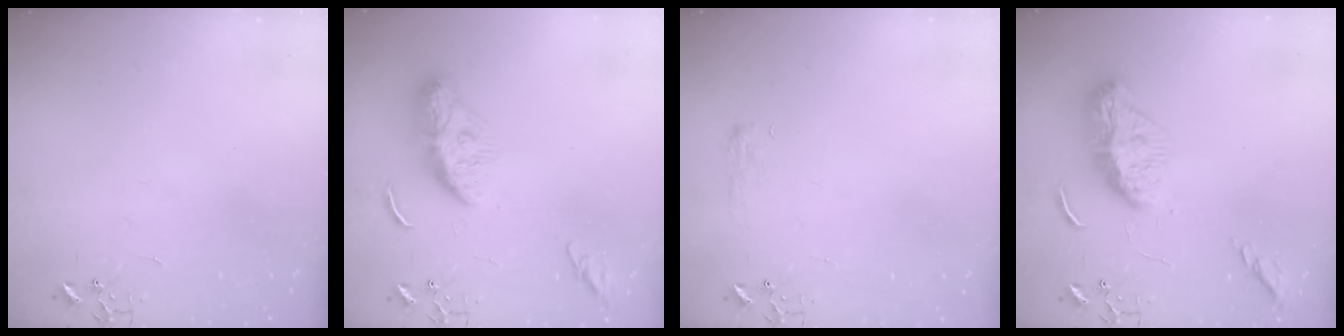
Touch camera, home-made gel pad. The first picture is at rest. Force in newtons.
{"total": 10.8, "press": 10.7, "slide": 1.0}
{"total": 6.4, "press": 6.3, "slide": 0.9}
{"total": 13.7, "press": 13.6, "slide": 1.2}